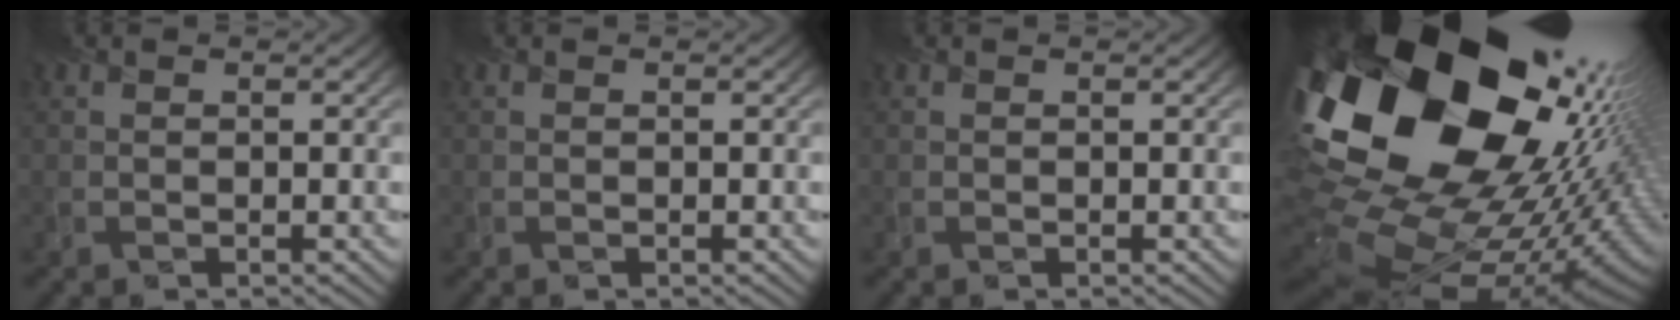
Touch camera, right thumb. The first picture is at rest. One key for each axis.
{"total": 0.0}
{"total": 0.0}
{"total": 23.1, "fx": 4.7, "fy": 16.5, "fz": 15.5, "tx": -0.324, "ty": -0.040, "tz": 0.087}